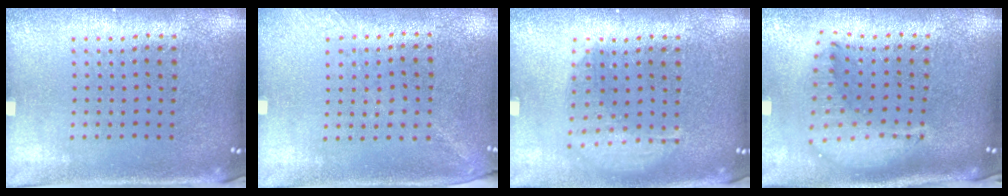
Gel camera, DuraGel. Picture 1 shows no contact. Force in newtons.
{"total": 1.3, "press": 1.0, "slide": 0.8}
{"total": 1.5, "press": 1.3, "slide": 0.9}
{"total": 1.8, "press": 1.4, "slide": 1.0}